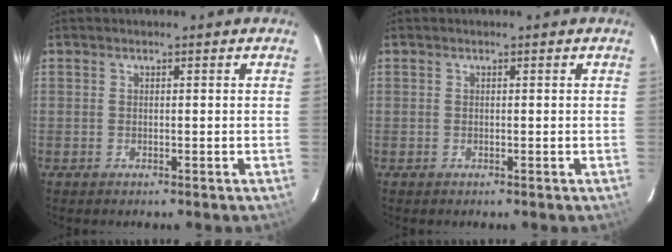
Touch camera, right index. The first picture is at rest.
{"total": 0.0}